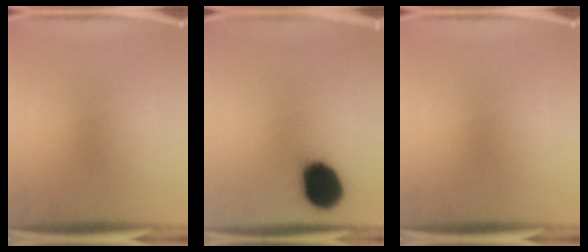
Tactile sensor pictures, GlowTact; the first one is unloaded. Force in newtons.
{"total": 15.2}
{"total": 0.0}